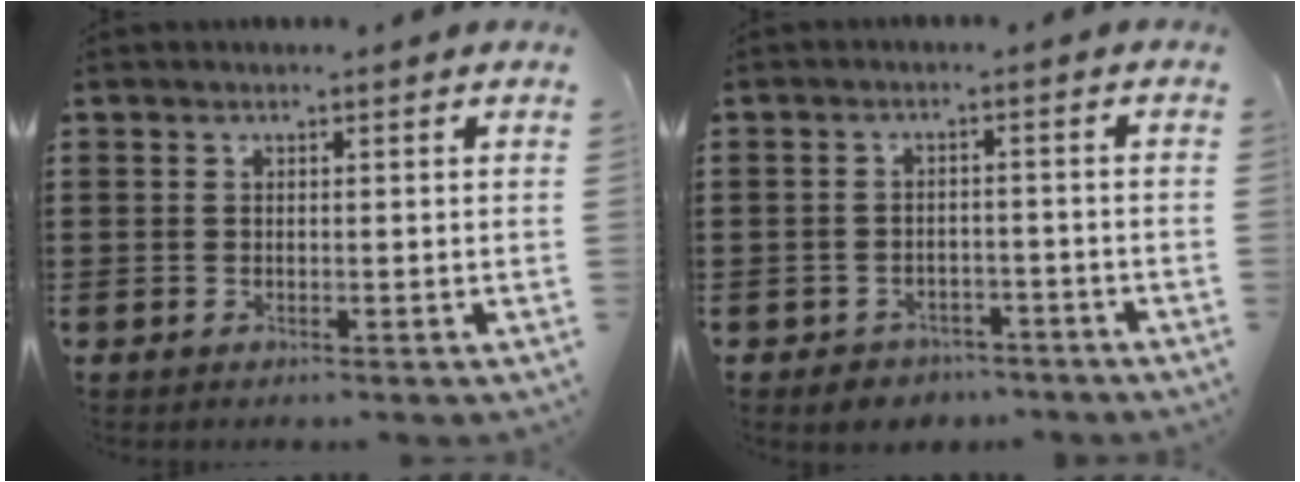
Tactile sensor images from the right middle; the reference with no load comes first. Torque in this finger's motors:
{"motor_torque": [0.04, -0.02, 0.03, 0.02]}